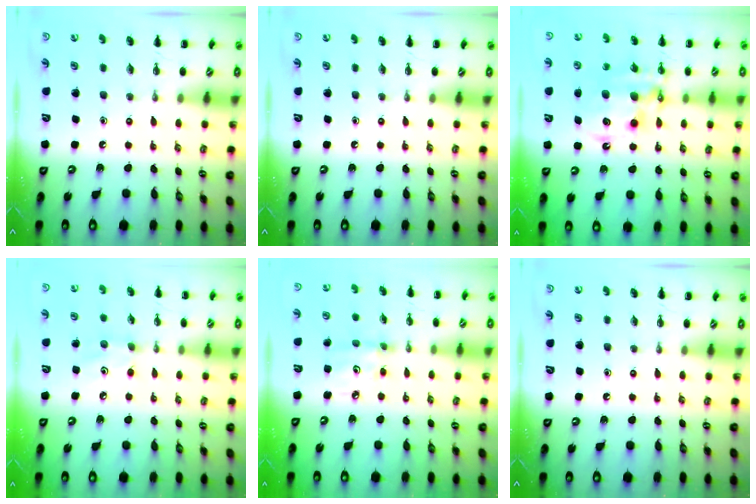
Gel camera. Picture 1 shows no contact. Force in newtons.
{"total": 0.0}
{"total": 12.8, "press": 12.5, "slide": 2.9}
{"total": 3.2, "press": 3.1, "slide": 0.6}
{"total": 4.6, "press": 4.6, "slide": 0.5}
{"total": 0.0}